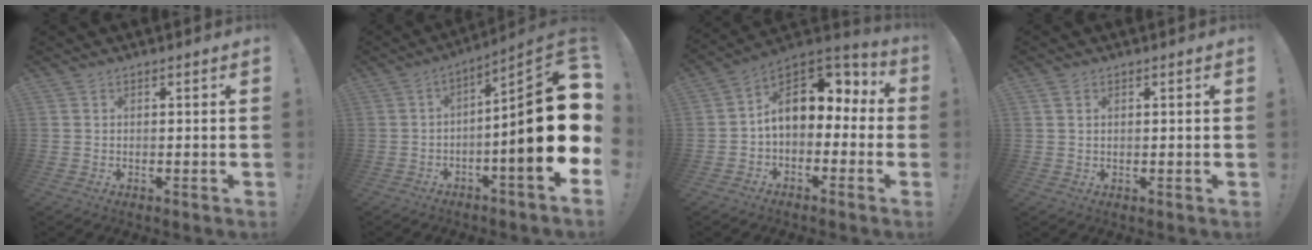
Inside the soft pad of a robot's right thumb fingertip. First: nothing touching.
{"total": 21.4, "force": [-1.6, 3.8, 21.0], "torque": [-0.316, 0.004, -0.028]}
{"total": 12.6, "force": [3.4, 8.7, 8.4], "torque": [-0.105, -0.019, 0.064]}
{"total": 1.5, "force": [0.8, 0.9, 0.9], "torque": [-0.012, 0.000, 0.014]}